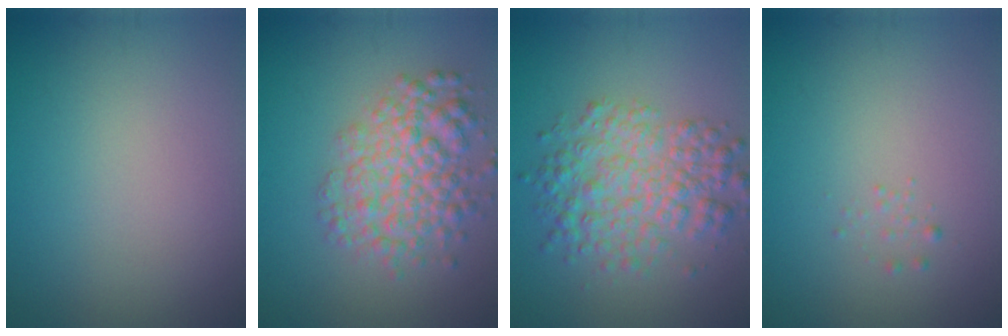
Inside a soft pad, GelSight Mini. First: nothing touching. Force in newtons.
{"total": 5.2, "press": 5.2, "slide": 0.2}
{"total": 5.4, "press": 5.4, "slide": 0.1}
{"total": 0.6, "press": 0.6, "slide": 0.0}